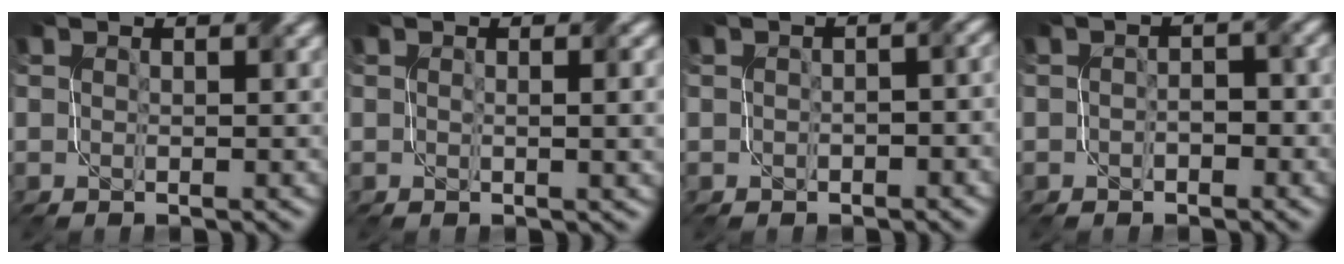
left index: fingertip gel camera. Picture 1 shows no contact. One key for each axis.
{"total": 2.4, "fx": 0.2, "fy": 0.7, "fz": 2.3, "tx": -0.030, "ty": 0.001, "tz": 0.005}
{"total": 2.4, "fx": -0.4, "fy": 1.5, "fz": 1.9, "tx": -0.014, "ty": -0.001, "tz": 0.000}
{"total": 1.8, "fx": -0.7, "fy": 1.1, "fz": 1.1, "tx": -0.016, "ty": 0.003, "tz": -0.014}